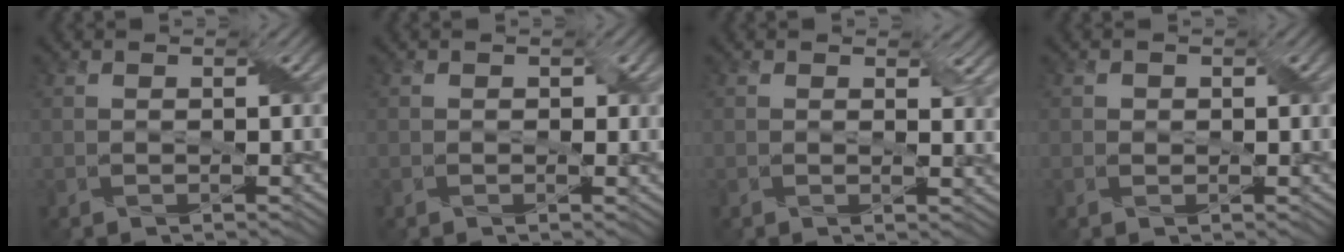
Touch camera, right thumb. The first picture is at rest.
{"total": 1.0, "force": [0.0, 0.8, 0.6], "torque": [-0.009, -0.005, 0.000]}
{"total": 2.7, "force": [1.1, 1.5, 1.9], "torque": [-0.032, -0.007, 0.019]}
{"total": 0.8, "force": [0.2, 0.7, 0.1], "torque": [-0.002, -0.001, 0.001]}